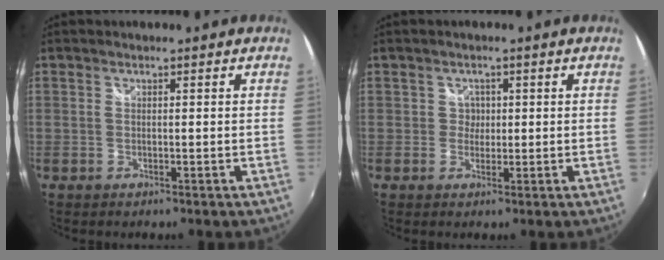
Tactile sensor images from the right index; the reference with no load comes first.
{"total": 2.0, "force": [0.1, 2.0, -0.1], "torque": [0.006, 0.007, 0.001]}